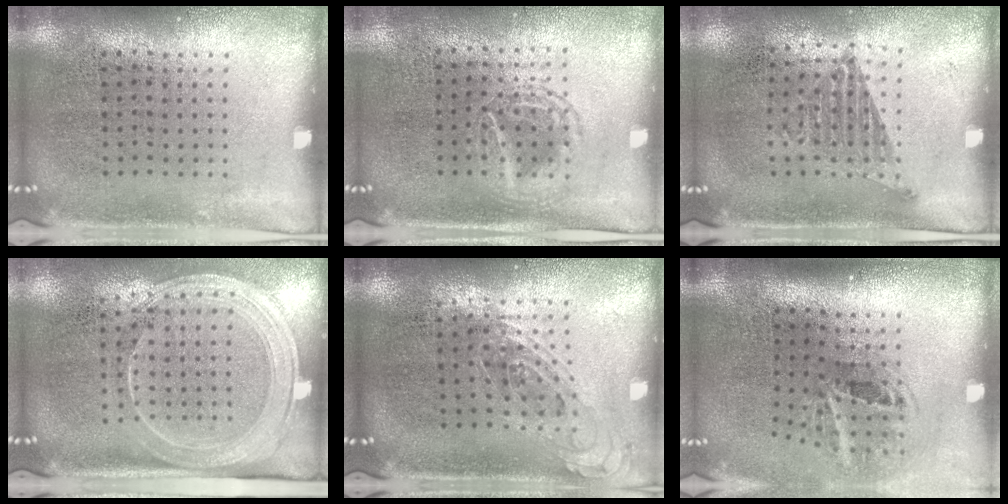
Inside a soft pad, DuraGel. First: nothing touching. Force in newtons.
{"total": 1.3, "press": 1.2, "slide": 0.5}
{"total": 1.0, "press": 0.8, "slide": 0.6}
{"total": 2.1, "press": 1.8, "slide": 1.1}
{"total": 0.9, "press": 0.8, "slide": 0.3}
{"total": 2.0, "press": 1.2, "slide": 1.6}